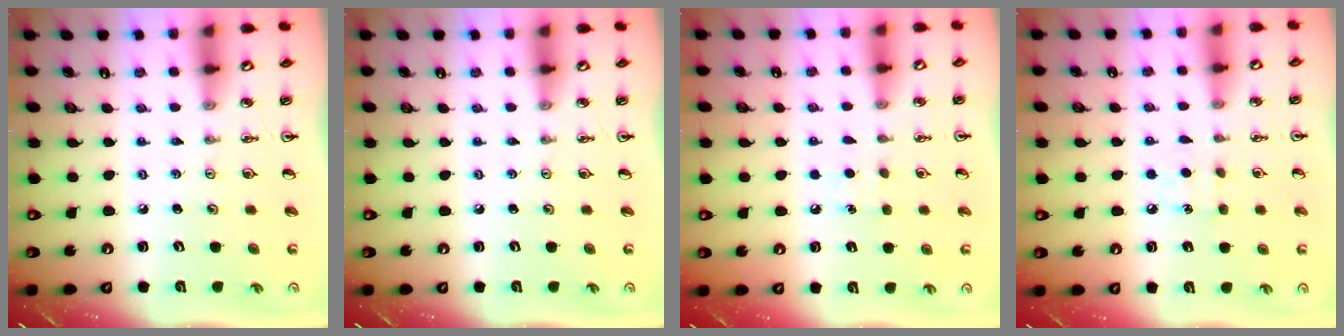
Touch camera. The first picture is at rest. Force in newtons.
{"total": 0.0}
{"total": 5.8, "press": 5.8, "slide": 0.7}
{"total": 7.3, "press": 7.3, "slide": 0.9}